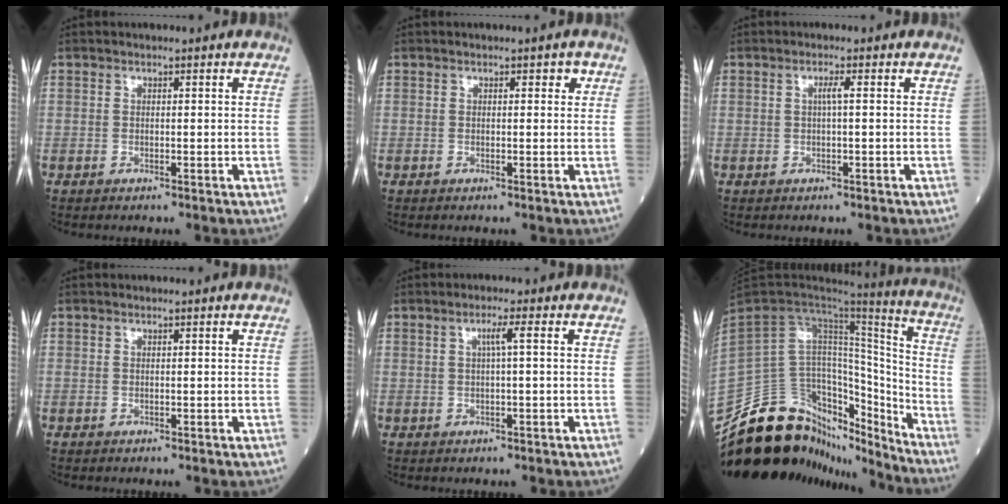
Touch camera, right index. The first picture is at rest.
{"total": 1.1, "force": [0.5, 0.6, 0.7], "torque": [-0.004, 0.005, 0.003]}
{"total": 1.4, "force": [0.2, -0.1, 1.4], "torque": [-0.027, 0.002, 0.002]}
{"total": 0.0}
{"total": 2.1, "force": [0.4, -0.3, 2.1], "torque": [-0.037, 0.003, 0.007]}
{"total": 26.3, "force": [-22.8, 8.9, 9.5], "torque": [-0.172, 0.041, -0.363]}